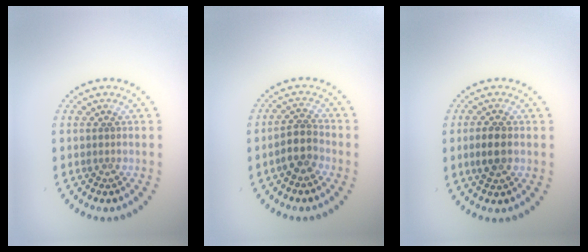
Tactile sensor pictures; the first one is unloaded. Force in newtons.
{"total": 2.6, "press": 2.4, "slide": 1.1}
{"total": 2.6, "press": 2.6, "slide": 0.2}